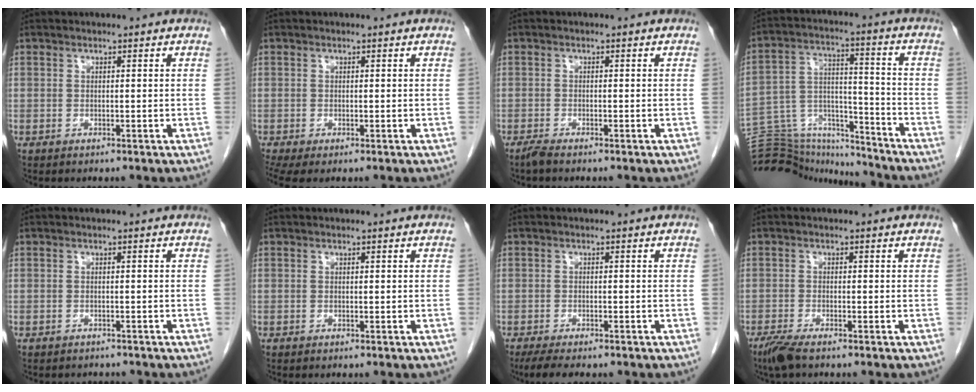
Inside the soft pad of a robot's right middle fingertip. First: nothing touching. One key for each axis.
{"total": 3.0, "fx": -1.6, "fy": 1.1, "fz": 2.2, "tx": -0.043, "ty": -0.009, "tz": -0.028}
{"total": 1.3, "fx": -1.1, "fy": -0.1, "fz": 0.7, "tx": -0.022, "ty": -0.005, "tz": -0.023}
{"total": 17.9, "fx": -17.2, "fy": 3.9, "fz": 3.3, "tx": -0.072, "ty": 0.044, "tz": -0.269}
{"total": 2.1, "fx": -1.9, "fy": 0.8, "fz": 0.1, "tx": -0.011, "ty": -0.004, "tz": -0.026}
{"total": 0.0}
{"total": 5.4, "fx": -4.3, "fy": 1.3, "fz": 3.0, "tx": -0.052, "ty": -0.015, "tz": -0.063}
{"total": 3.2, "fx": -2.4, "fy": 0.4, "fz": 2.1, "tx": -0.047, "ty": -0.010, "tz": -0.048}